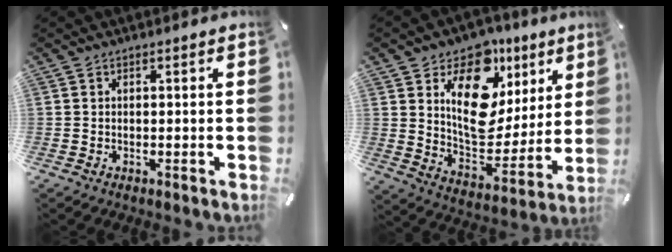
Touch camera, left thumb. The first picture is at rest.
{"total": 17.3, "force": [7.5, 11.6, 10.5], "torque": [-0.153, -0.043, 0.135]}